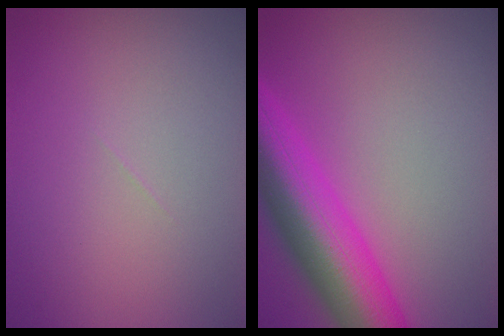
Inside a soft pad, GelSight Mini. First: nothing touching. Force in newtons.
{"total": 9.4, "press": 9.4, "slide": 0.4}